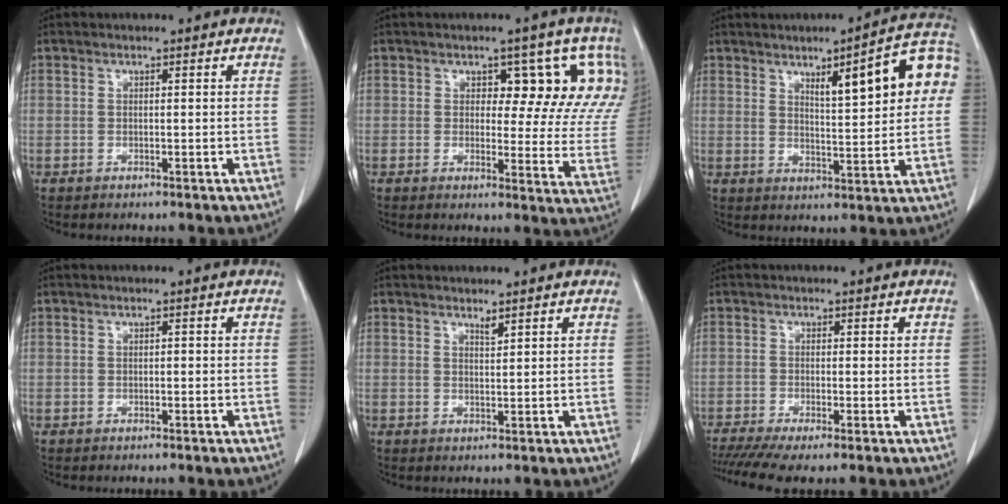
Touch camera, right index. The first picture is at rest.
{"total": 11.2, "force": [5.5, 5.6, 7.9], "torque": [-0.069, -0.001, 0.050]}
{"total": 12.5, "force": [3.8, 2.1, 11.8], "torque": [-0.153, 0.022, 0.050]}
{"total": 0.0}
{"total": 1.1, "force": [0.9, 0.0, 0.5], "torque": [-0.011, -0.007, 0.018]}
{"total": 5.5, "force": [-3.9, 0.6, 3.9], "torque": [-0.068, -0.009, -0.068]}